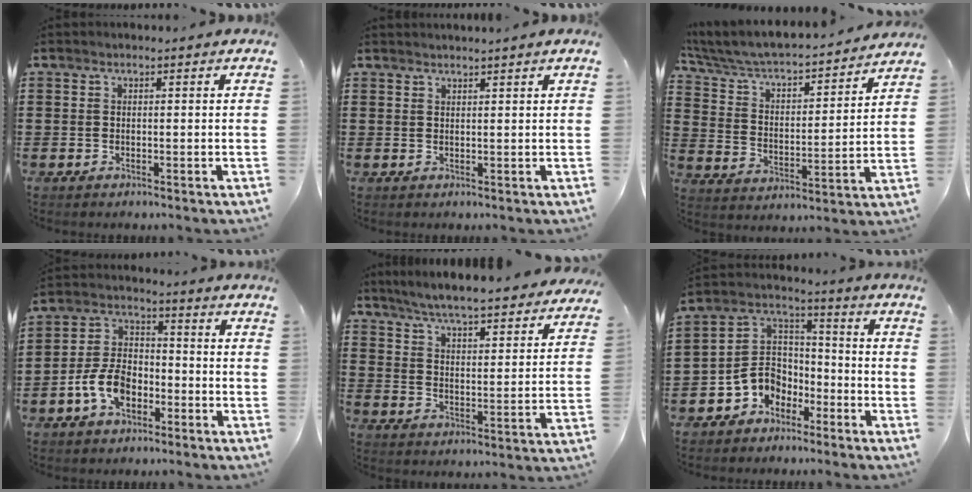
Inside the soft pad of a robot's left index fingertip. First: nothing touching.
{"total": 1.3, "force": [1.2, -0.3, 0.3], "torque": [-0.007, -0.003, 0.023]}
{"total": 5.0, "force": [4.7, 0.9, 1.6], "torque": [-0.056, -0.045, 0.072]}
{"total": 7.6, "force": [-3.3, 4.6, 5.0], "torque": [-0.126, 0.007, -0.071]}
{"total": 5.8, "force": [5.5, -0.5, 1.6], "torque": [-0.057, -0.045, 0.092]}
{"total": 6.4, "force": [-3.2, 5.3, 1.8], "torque": [-0.062, 0.007, -0.067]}